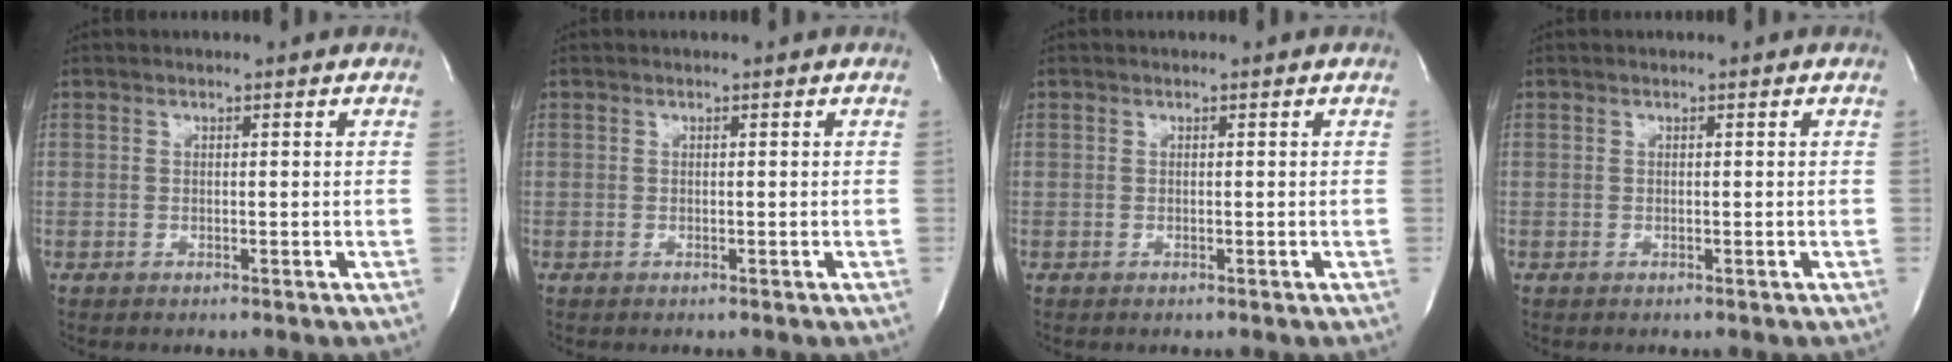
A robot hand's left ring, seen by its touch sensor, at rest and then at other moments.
{"total": 0.0}
{"total": 0.0}
{"total": 0.0}